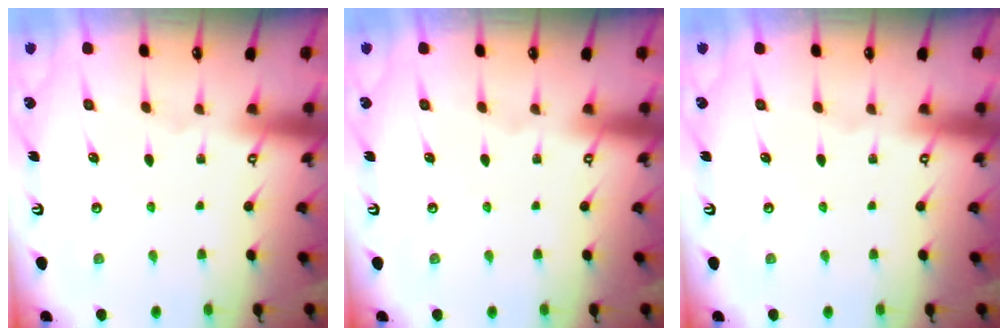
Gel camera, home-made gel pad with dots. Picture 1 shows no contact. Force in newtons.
{"total": 0.0}
{"total": 0.0}